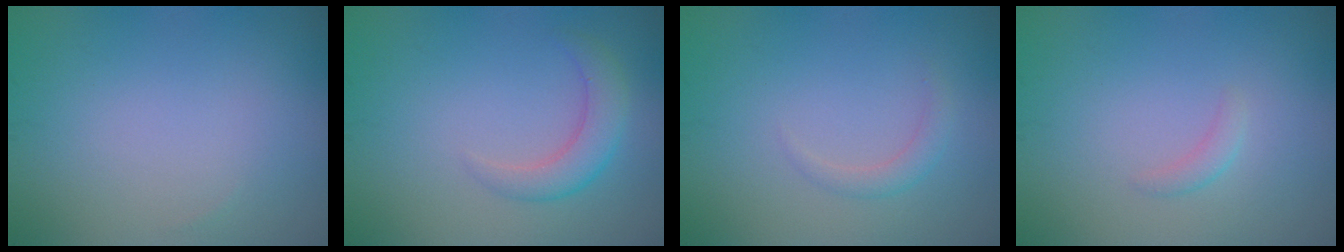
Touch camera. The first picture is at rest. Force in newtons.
{"total": 2.8, "press": 2.8, "slide": 0.1}
{"total": 1.2, "press": 1.2, "slide": 0.1}
{"total": 1.0, "press": 1.0, "slide": 0.0}